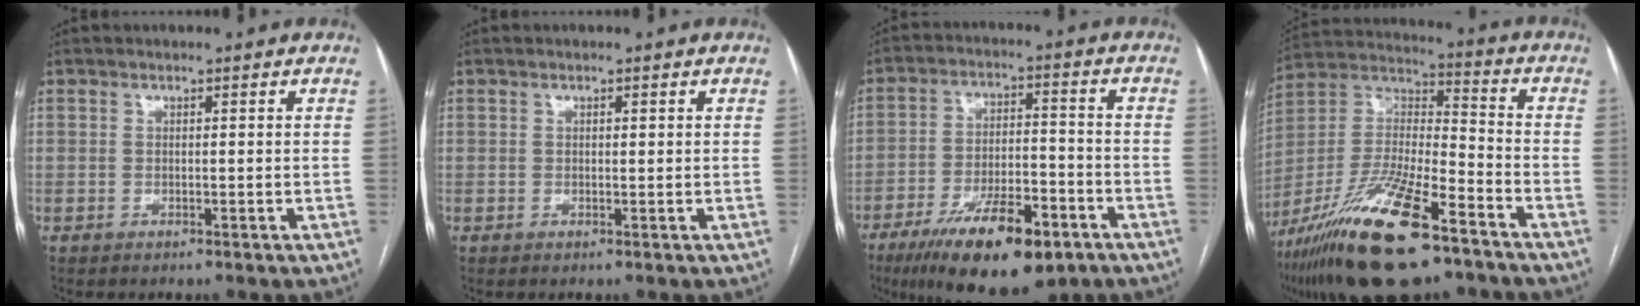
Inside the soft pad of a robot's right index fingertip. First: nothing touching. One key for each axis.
{"total": 0.6, "fx": 0.2, "fy": 0.2, "fz": 0.5, "tx": -0.009, "ty": 0.000, "tz": 0.002}
{"total": 16.2, "fx": -9.9, "fy": 5.1, "fz": 11.8, "tx": -0.191, "ty": -0.008, "tz": -0.157}
{"total": 22.2, "fx": -14.4, "fy": 5.1, "fz": 16.1, "tx": -0.331, "ty": -0.024, "tz": -0.258}